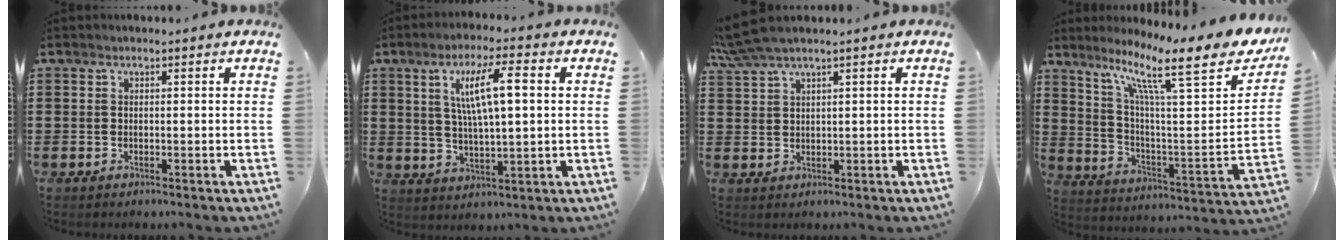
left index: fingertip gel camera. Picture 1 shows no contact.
{"total": 9.4, "force": [2.5, 2.3, 8.8], "torque": [-0.166, 0.008, 0.036]}
{"total": 3.7, "force": [2.5, 0.3, 2.7], "torque": [-0.066, 0.000, 0.045]}
{"total": 15.6, "force": [10.8, 2.5, 11.0], "torque": [-0.205, -0.065, 0.164]}